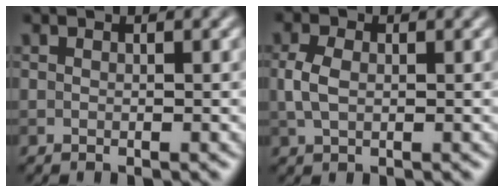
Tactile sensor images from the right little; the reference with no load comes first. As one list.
[{"total": 2.4, "force": [0.0, 1.5, 1.8], "torque": [-0.046, 0.002, -0.002]}]